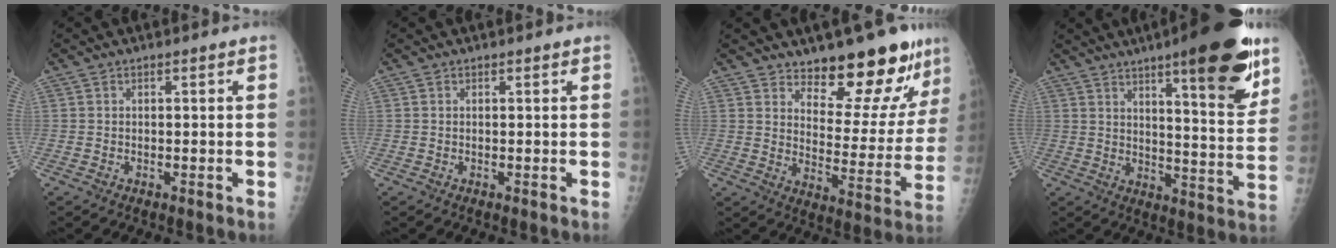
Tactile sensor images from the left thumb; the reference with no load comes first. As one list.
[{"total": 0.0}, {"total": 15.8, "force": [13.0, 5.1, 7.4], "torque": [-0.048, -0.112, 0.182]}, {"total": 19.9, "force": [11.8, 4.1, 15.5], "torque": [-0.188, -0.060, 0.167]}]